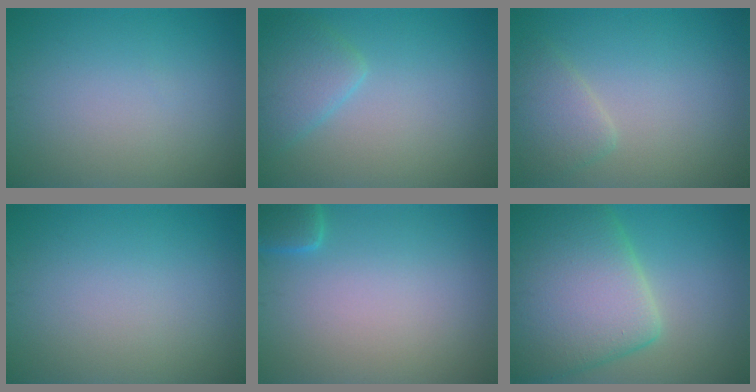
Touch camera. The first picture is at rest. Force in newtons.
{"total": 3.0, "press": 3.0, "slide": 0.2}
{"total": 2.5, "press": 2.5, "slide": 0.2}
{"total": 0.0}
{"total": 1.9, "press": 1.9, "slide": 0.2}
{"total": 11.3, "press": 11.2, "slide": 0.4}